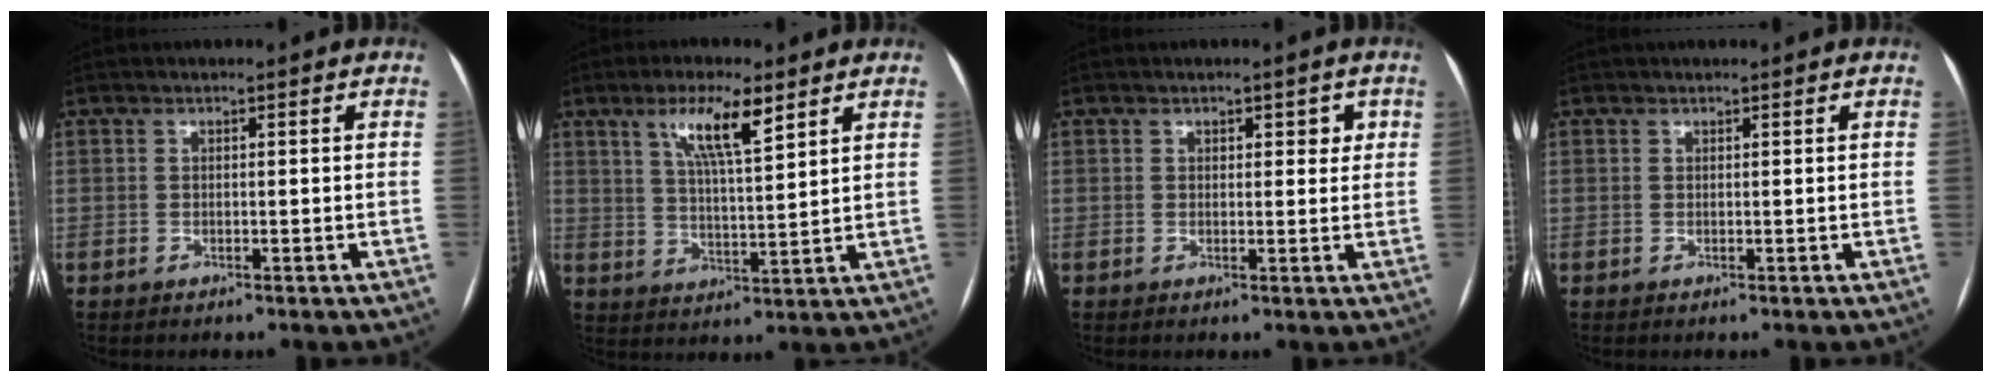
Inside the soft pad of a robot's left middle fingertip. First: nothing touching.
{"total": 8.5, "force": [4.9, 1.3, 6.9], "torque": [-0.129, 0.002, 0.087]}
{"total": 2.7, "force": [1.3, 1.5, 1.9], "torque": [-0.015, 0.006, 0.014]}
{"total": 1.1, "force": [-0.3, -1.0, -0.5], "torque": [0.005, -0.001, -0.003]}